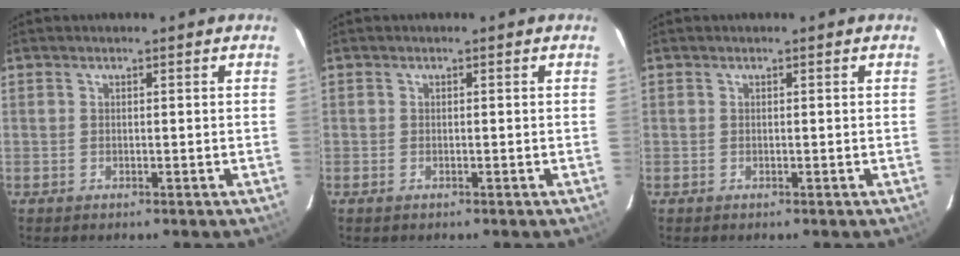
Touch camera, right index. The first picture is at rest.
{"total": 0.6, "force": [-0.4, 0.3, 0.3], "torque": [-0.007, -0.002, -0.008]}
{"total": 0.0}